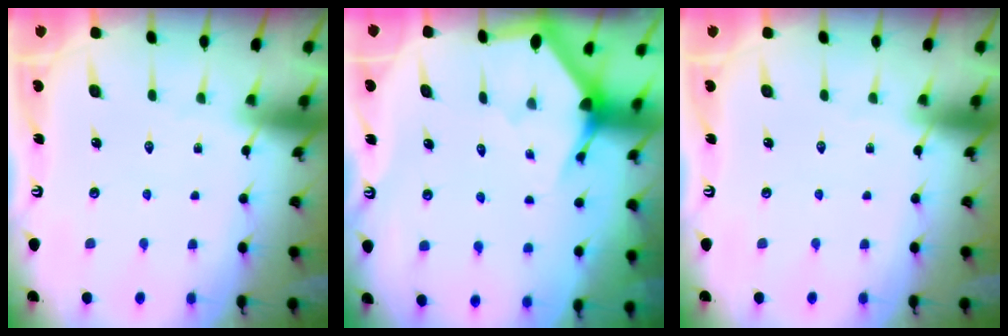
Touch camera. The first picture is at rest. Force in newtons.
{"total": 2.9, "press": 2.9, "slide": 0.2}
{"total": 0.0}